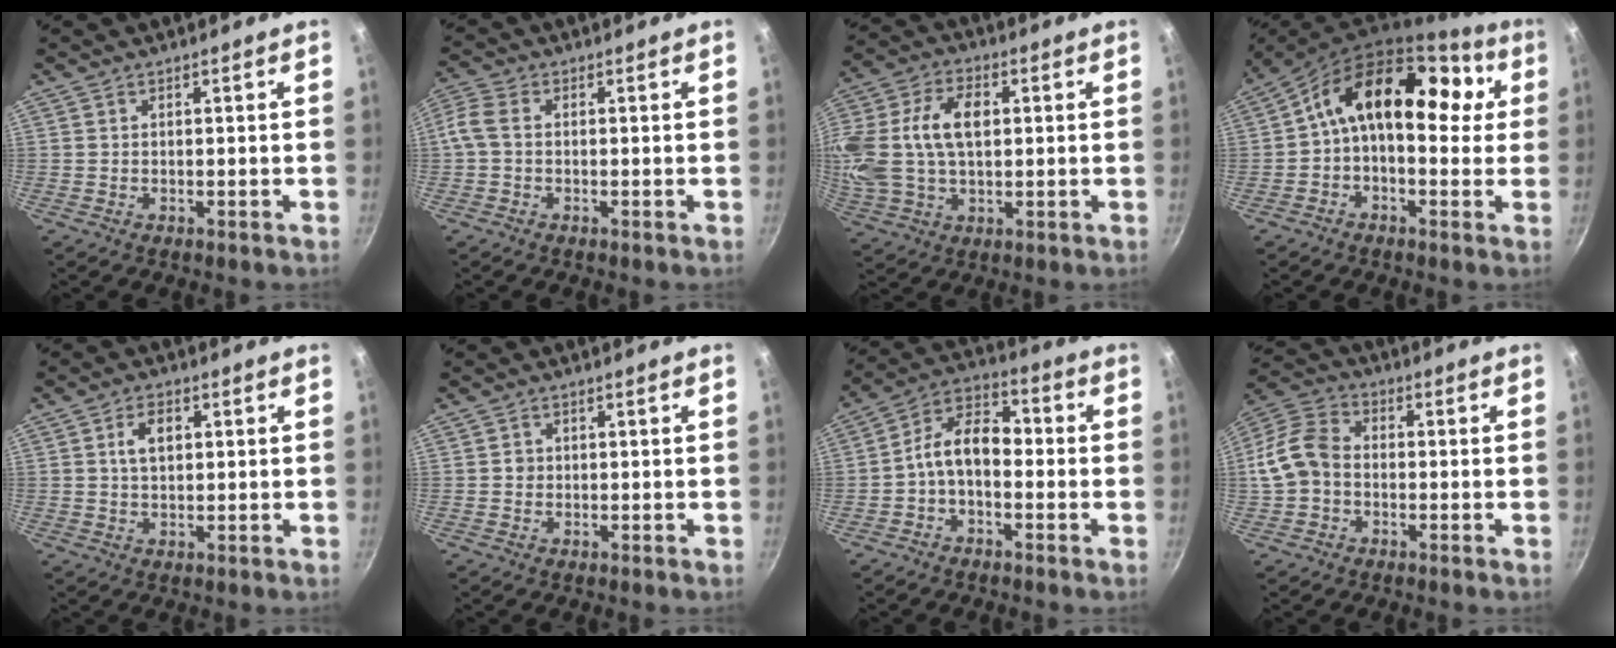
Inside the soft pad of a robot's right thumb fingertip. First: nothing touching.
{"total": 4.9, "force": [-0.3, 3.3, 3.6], "torque": [-0.089, 0.015, -0.020]}
{"total": 18.8, "force": [2.7, 12.1, 14.1], "torque": [-0.299, 0.022, 0.048]}
{"total": 16.1, "force": [2.6, 10.5, 11.9], "torque": [-0.149, 0.039, 0.015]}
{"total": 4.6, "force": [1.2, 2.9, 3.4], "torque": [-0.046, 0.002, 0.020]}
{"total": 1.2, "force": [0.0, 1.1, 0.3], "torque": [-0.001, 0.003, -0.002]}
{"total": 9.4, "force": [-1.8, 5.9, 7.1], "torque": [-0.106, 0.045, -0.052]}
{"total": 10.1, "force": [-1.4, 7.6, 6.4], "torque": [-0.109, 0.032, -0.046]}